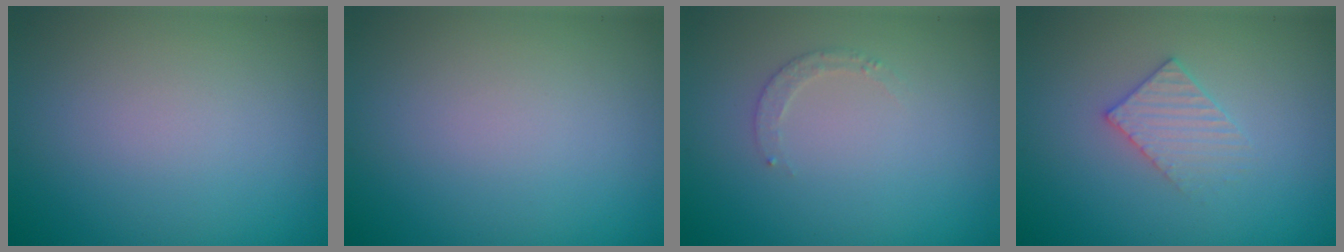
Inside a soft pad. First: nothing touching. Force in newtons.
{"total": 0.0}
{"total": 1.3, "press": 1.2, "slide": 0.2}
{"total": 2.1, "press": 2.0, "slide": 0.3}